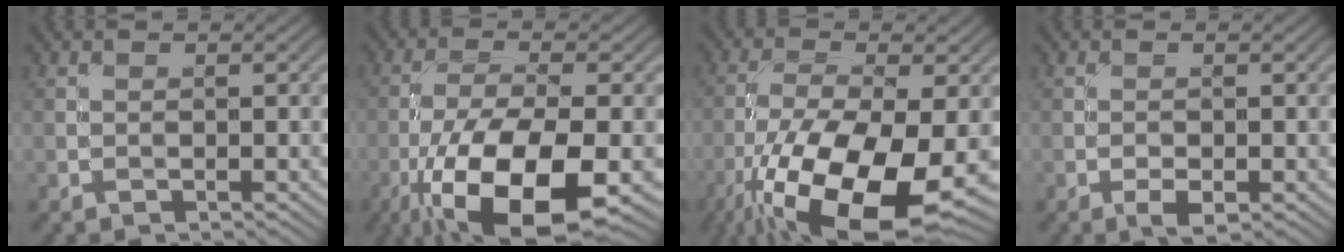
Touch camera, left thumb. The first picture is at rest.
{"total": 14.9, "force": [-6.6, 5.4, 12.2], "torque": [-0.239, -0.022, -0.119]}
{"total": 16.5, "force": [-7.6, 6.1, 13.3], "torque": [-0.272, -0.035, -0.138]}
{"total": 2.0, "force": [-1.0, 0.8, 1.6], "torque": [-0.025, -0.001, -0.019]}